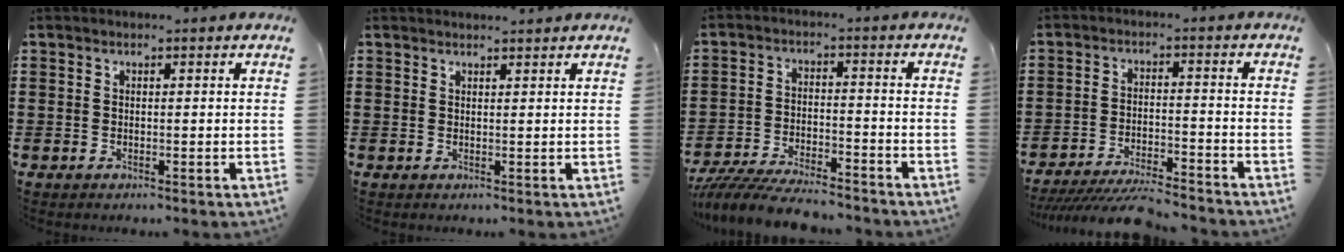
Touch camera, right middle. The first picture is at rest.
{"total": 1.2, "force": [1.2, -0.1, 0.0], "torque": [-0.003, -0.003, 0.023]}
{"total": 6.9, "force": [-6.6, 0.7, 1.9], "torque": [-0.044, 0.002, -0.131]}
{"total": 6.5, "force": [-6.1, 0.4, 2.0], "torque": [-0.033, 0.001, -0.118]}